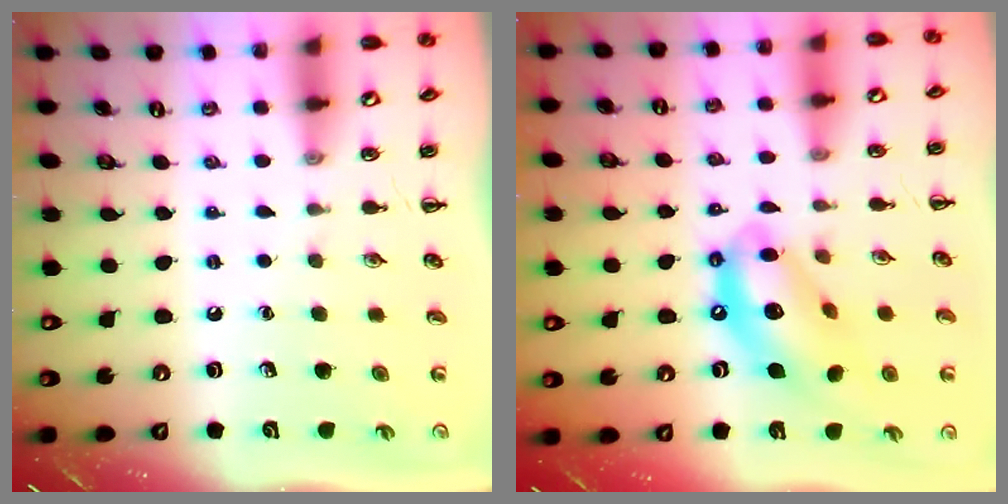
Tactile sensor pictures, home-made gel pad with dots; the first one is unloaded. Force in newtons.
{"total": 14.8, "press": 14.2, "slide": 4.0}